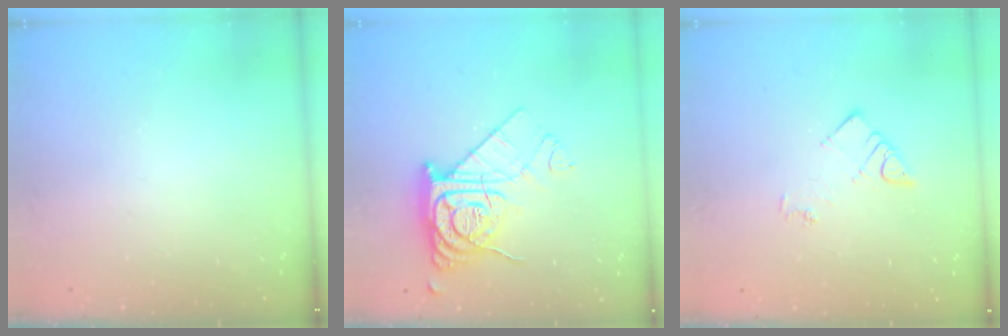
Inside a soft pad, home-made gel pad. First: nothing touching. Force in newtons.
{"total": 13.2, "press": 13.1, "slide": 1.4}
{"total": 3.8, "press": 3.7, "slide": 0.6}